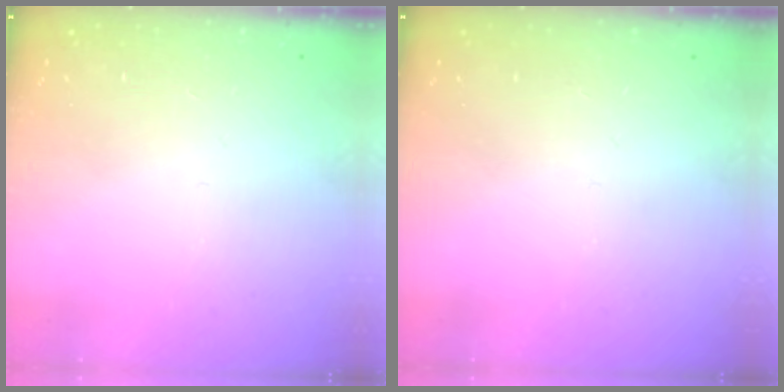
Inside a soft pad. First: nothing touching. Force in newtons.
{"total": 0.0}